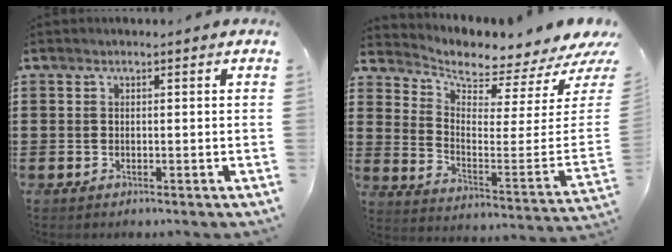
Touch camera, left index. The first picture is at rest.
{"total": 3.2, "force": [3.1, 0.2, 0.9], "torque": [-0.036, -0.056, 0.048]}